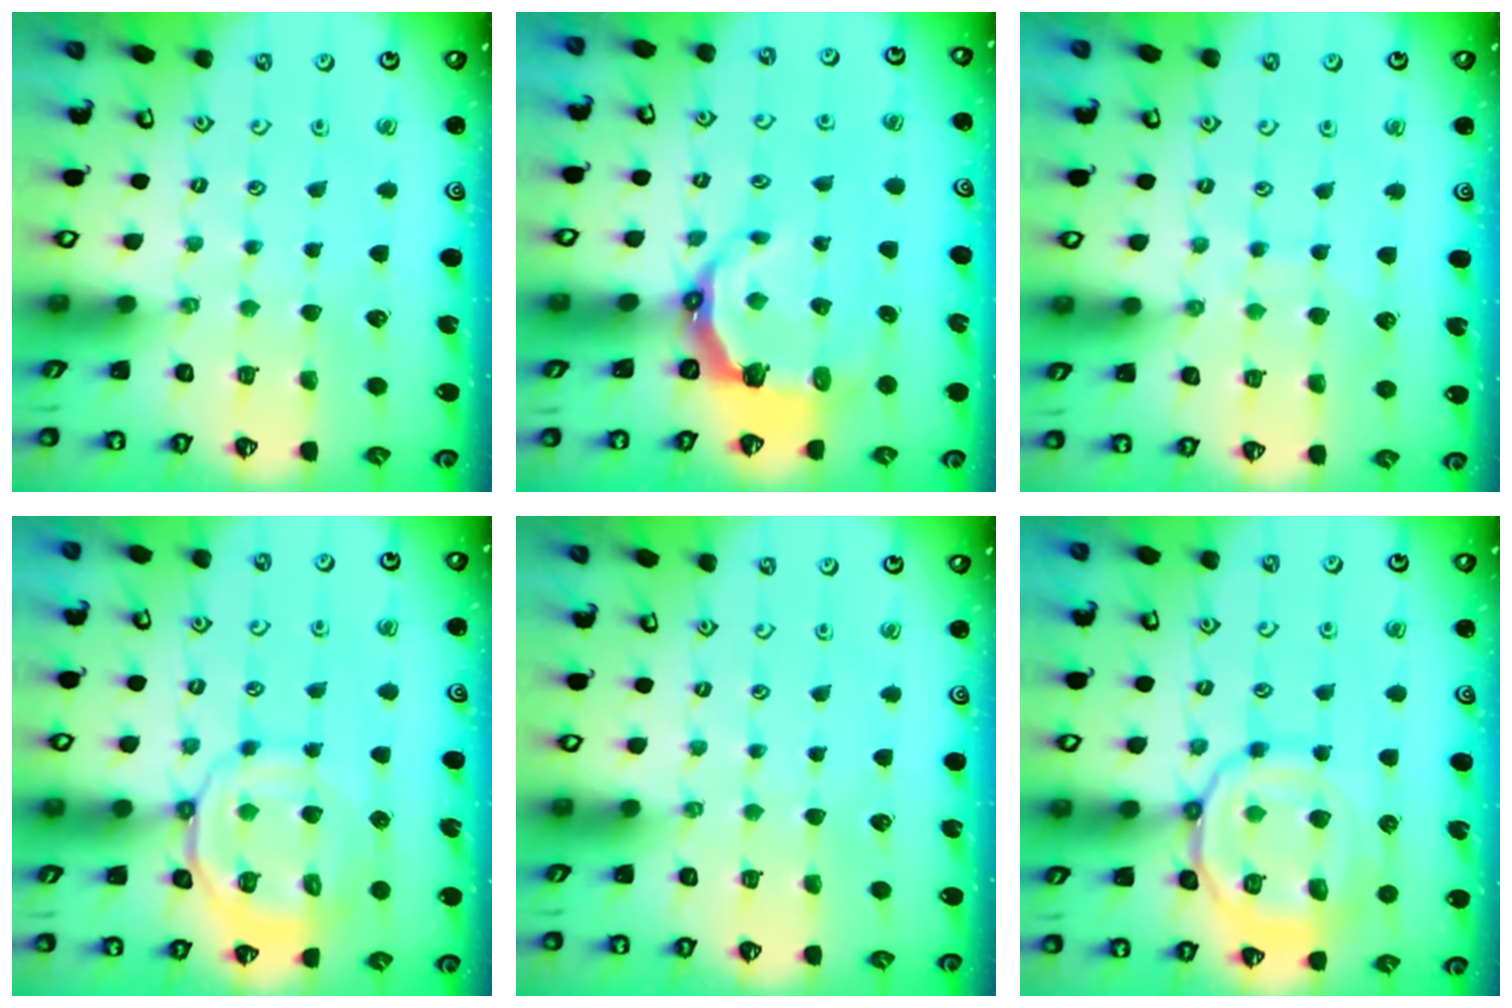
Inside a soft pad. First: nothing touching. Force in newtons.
{"total": 6.5, "press": 4.9, "slide": 4.4}
{"total": 6.2, "press": 6.2, "slide": 0.3}
{"total": 11.5, "press": 11.4, "slide": 1.5}
{"total": 0.0}
{"total": 16.2, "press": 16.1, "slide": 1.6}